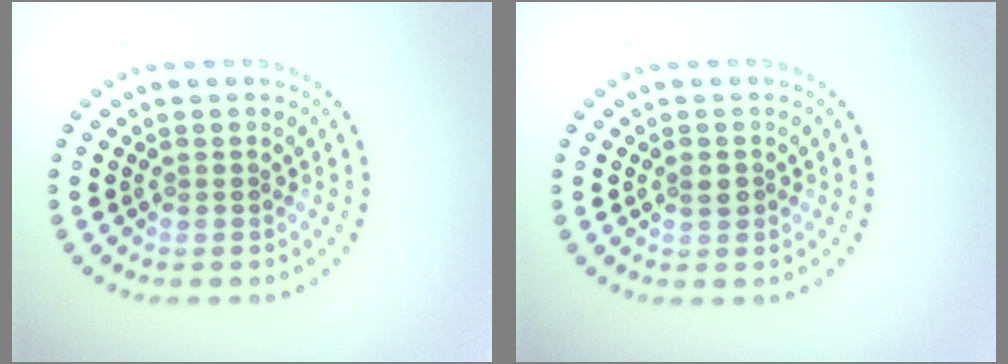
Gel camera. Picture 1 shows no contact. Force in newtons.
{"total": 1.1, "press": 1.1, "slide": 0.0}